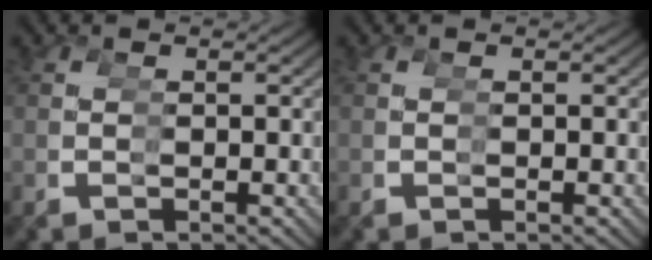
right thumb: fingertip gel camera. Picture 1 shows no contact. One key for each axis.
{"total": 0.0}